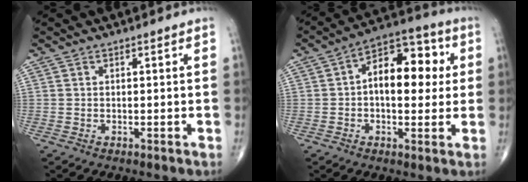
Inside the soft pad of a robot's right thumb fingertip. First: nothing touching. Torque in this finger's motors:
{"motor_torque": [0.02, 0.39, 0.71, -0.19, 0.09]}